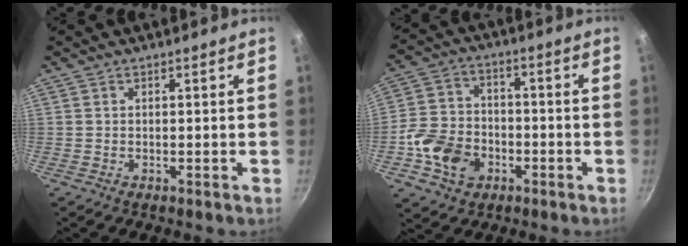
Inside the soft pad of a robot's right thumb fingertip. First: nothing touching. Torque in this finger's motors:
{"motor_torque": [0.49, 0.75, 0.33, -0.45, 0.06]}